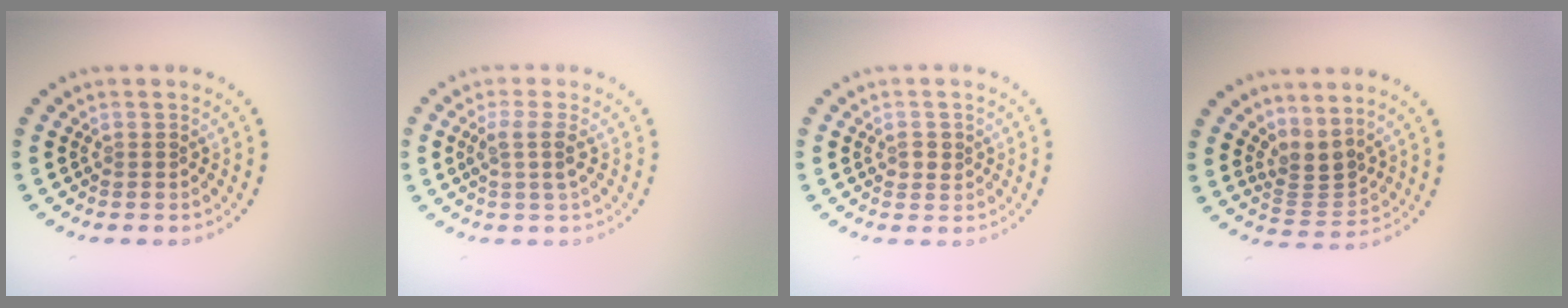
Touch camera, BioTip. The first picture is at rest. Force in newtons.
{"total": 1.9, "press": 1.5, "slide": 1.1}
{"total": 1.2, "press": 1.2, "slide": 0.2}
{"total": 2.8, "press": 2.0, "slide": 1.9}